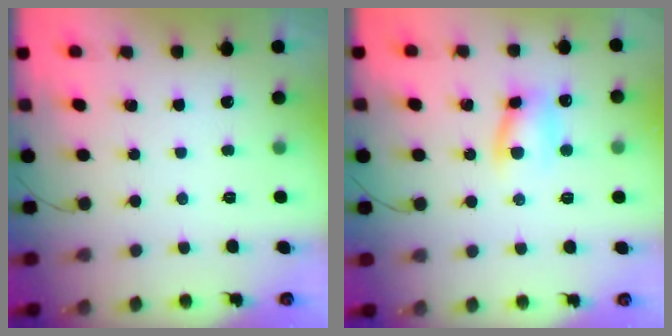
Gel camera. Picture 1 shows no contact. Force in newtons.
{"total": 8.1, "press": 8.1, "slide": 0.6}